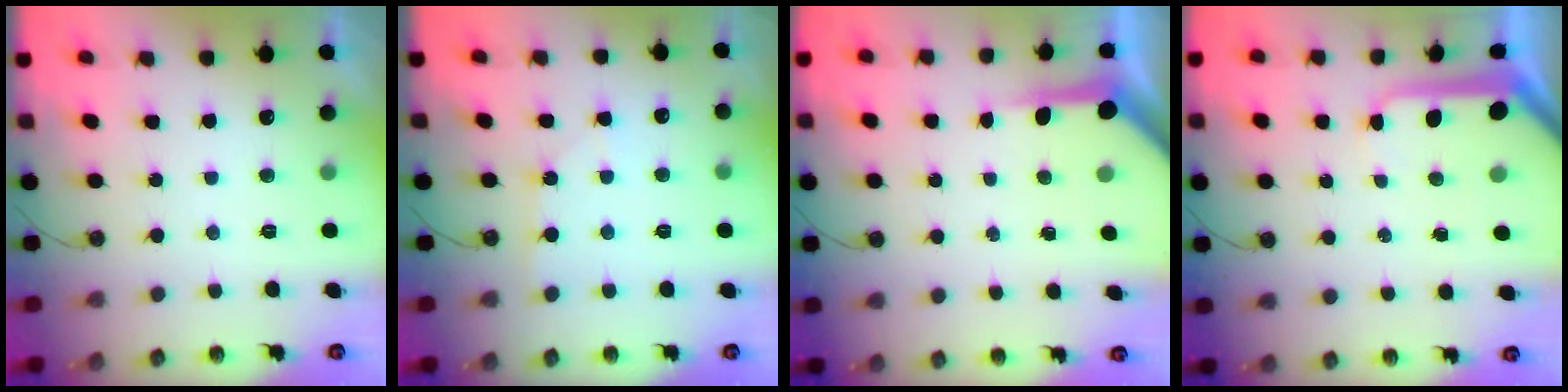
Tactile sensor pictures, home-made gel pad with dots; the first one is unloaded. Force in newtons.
{"total": 3.5, "press": 3.5, "slide": 0.6}
{"total": 5.2, "press": 5.2, "slide": 0.2}
{"total": 9.5, "press": 9.4, "slide": 0.9}